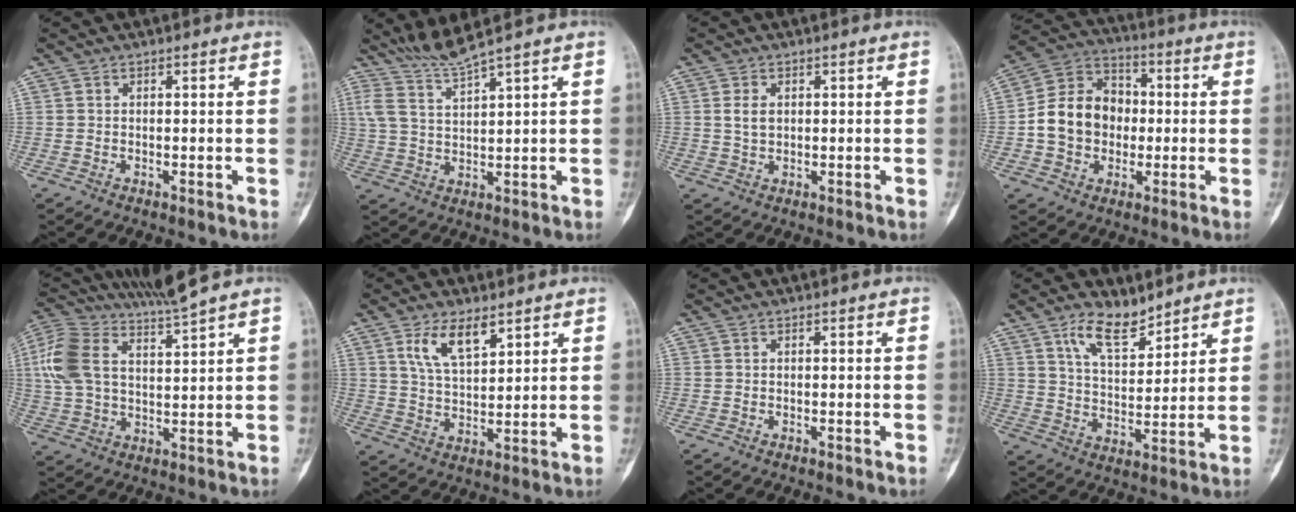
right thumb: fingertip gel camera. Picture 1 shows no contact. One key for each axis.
{"total": 5.1, "fx": 4.5, "fy": -1.2, "fz": 2.0, "tx": -0.048, "ty": -0.039, "tz": 0.102}
{"total": 2.9, "fx": 0.7, "fy": 1.9, "fz": 2.1, "tx": -0.034, "ty": -0.001, "tz": 0.016}
{"total": 13.7, "fx": -1.0, "fy": 11.2, "fz": 7.8, "tx": -0.103, "ty": 0.034, "tz": -0.025}
{"total": 9.8, "fx": 6.4, "fy": 2.1, "fz": 7.2, "tx": -0.172, "ty": -0.014, "tz": 0.139}
{"total": 8.1, "fx": 4.6, "fy": 3.4, "fz": 5.8, "tx": -0.092, "ty": -0.024, "tz": 0.089}
{"total": 0.0}
{"total": 9.0, "fx": 6.4, "fy": 3.8, "fz": 5.0, "tx": -0.069, "ty": -0.045, "tz": 0.119}